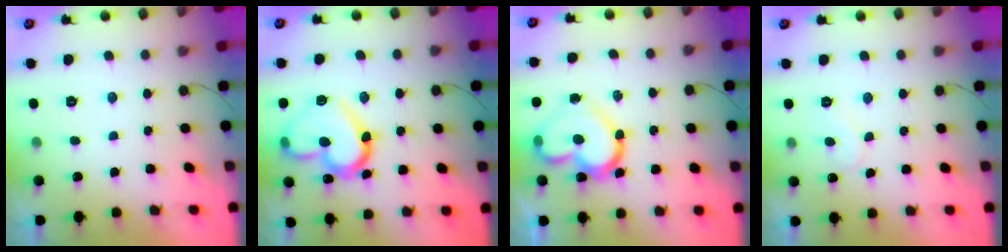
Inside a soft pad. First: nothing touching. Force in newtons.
{"total": 18.4, "press": 18.2, "slide": 2.0}
{"total": 16.8, "press": 16.8, "slide": 1.4}
{"total": 4.4, "press": 4.4, "slide": 0.4}